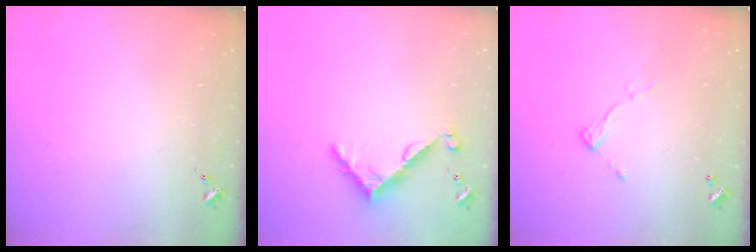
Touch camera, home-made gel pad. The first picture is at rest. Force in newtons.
{"total": 7.3, "press": 7.3, "slide": 0.6}
{"total": 6.7, "press": 6.7, "slide": 0.3}